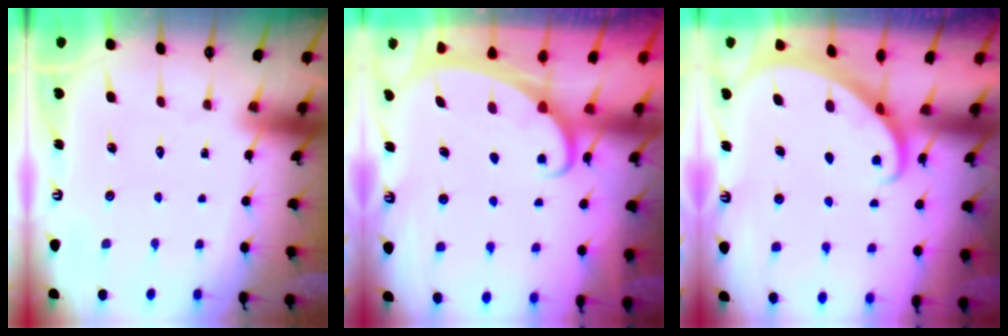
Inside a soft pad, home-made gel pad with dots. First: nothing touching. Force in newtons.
{"total": 2.2, "press": 2.2, "slide": 0.3}
{"total": 1.8, "press": 1.8, "slide": 0.1}